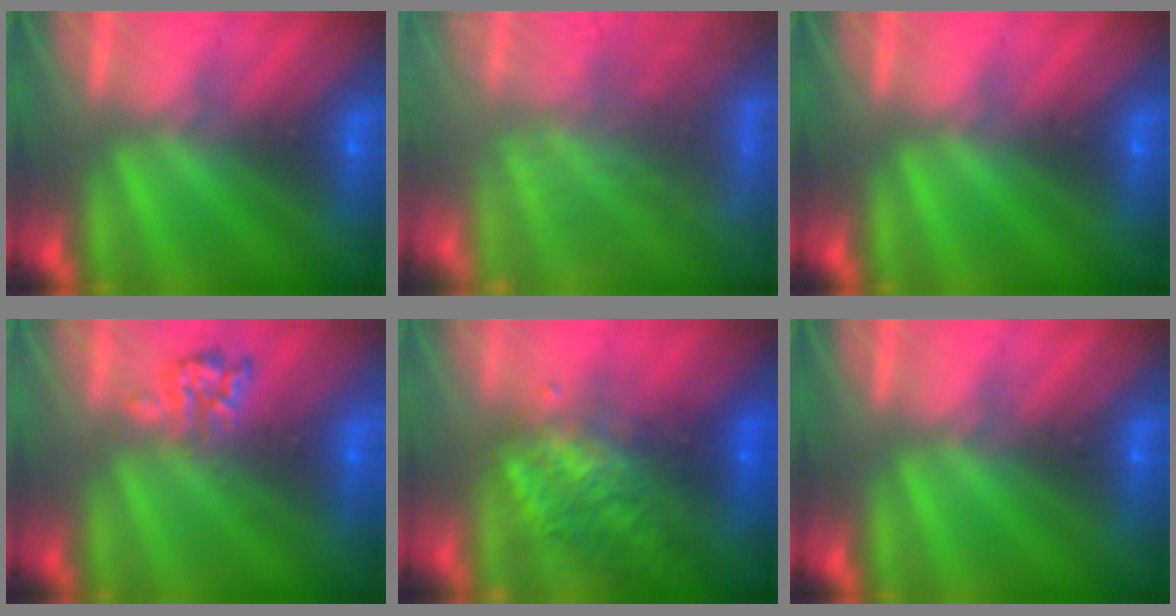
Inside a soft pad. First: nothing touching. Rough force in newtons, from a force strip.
{"total": 10.7}
{"total": 0.0}
{"total": 2.4}
{"total": 5.5}
{"total": 0.0}